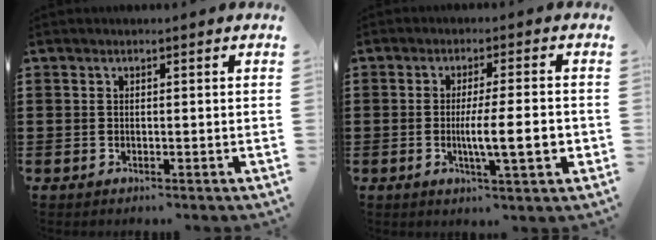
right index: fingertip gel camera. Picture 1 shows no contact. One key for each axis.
{"total": 8.6, "fx": -1.5, "fy": 1.4, "fz": 8.4, "tx": -0.138, "ty": -0.011, "tz": -0.027}